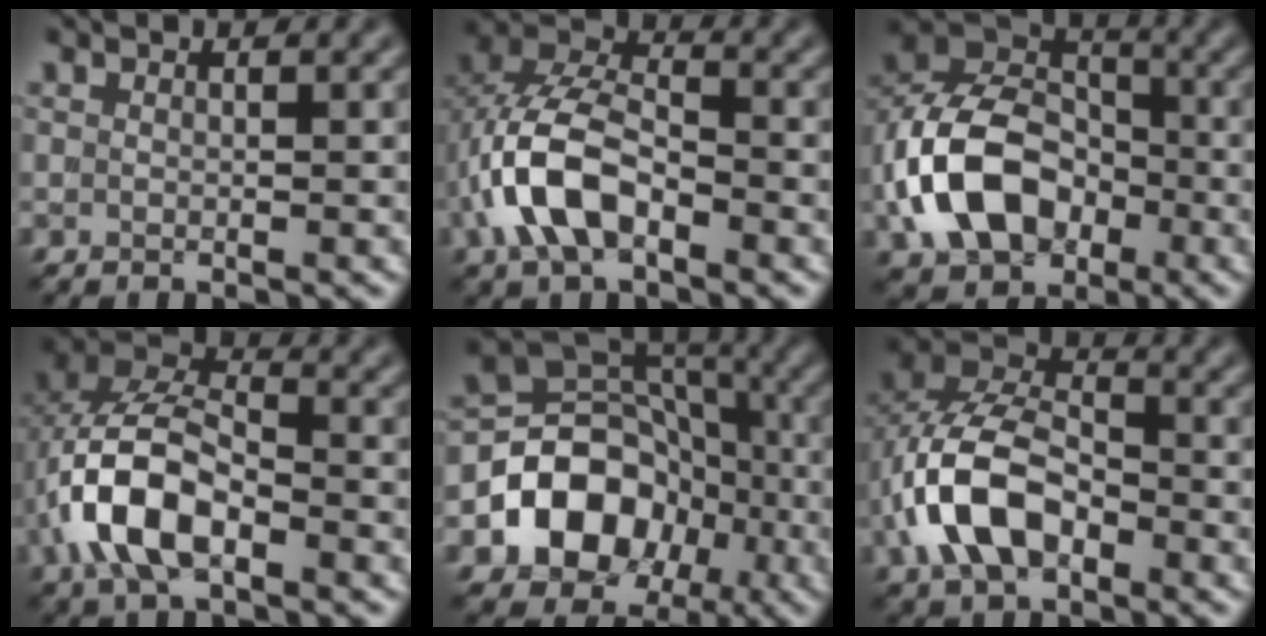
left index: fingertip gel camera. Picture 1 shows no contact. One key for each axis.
{"total": 7.5, "fx": -2.7, "fy": 4.2, "fz": 5.7, "tx": -0.120, "ty": 0.013, "tz": -0.059}
{"total": 10.6, "fx": -3.2, "fy": 7.4, "fz": 6.8, "tx": -0.135, "ty": 0.010, "tz": -0.071}
{"total": 8.3, "fx": -2.7, "fy": 4.5, "fz": 6.4, "tx": -0.132, "ty": 0.015, "tz": -0.058}
{"total": 10.3, "fx": -3.1, "fy": 8.1, "fz": 5.5, "tx": -0.079, "ty": -0.004, "tz": -0.057}
{"total": 8.3, "fx": -2.8, "fy": 5.0, "fz": 6.0, "tx": -0.123, "ty": 0.013, "tz": -0.061}